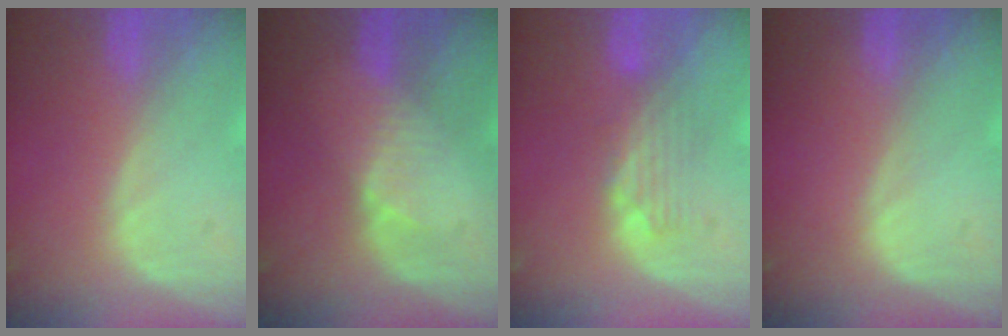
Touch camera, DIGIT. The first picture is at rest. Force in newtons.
{"total": 2.7, "press": 2.7, "slide": 0.3}
{"total": 4.4, "press": 3.8, "slide": 2.2}
{"total": 0.0}